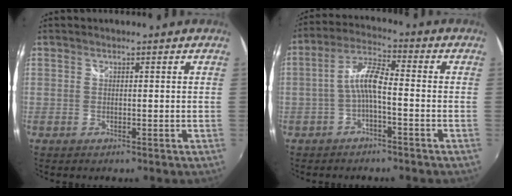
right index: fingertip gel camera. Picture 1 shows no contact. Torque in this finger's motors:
{"motor_torque": [0.91, -0.33, 0.60, 0.12]}